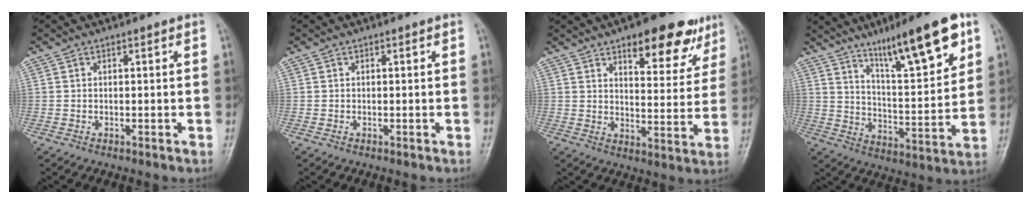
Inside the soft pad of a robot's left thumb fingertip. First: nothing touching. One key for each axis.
{"total": 0.0}
{"total": 14.5, "fx": 9.1, "fy": 5.9, "fz": 9.6, "tx": -0.074, "ty": -0.043, "tz": 0.124}
{"total": 17.7, "fx": 10.6, "fy": 3.4, "fz": 13.7, "tx": -0.194, "ty": -0.049, "tz": 0.177}